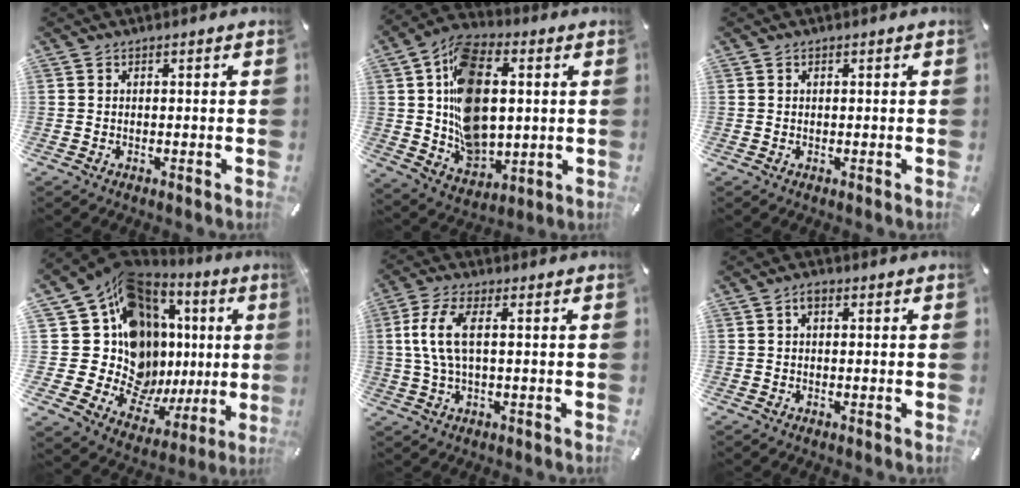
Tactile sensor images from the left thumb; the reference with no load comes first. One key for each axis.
{"total": 18.2, "fx": 3.0, "fy": 12.8, "fz": 12.6, "tx": -0.231, "ty": -0.004, "tz": 0.059}
{"total": 0.5, "fx": 0.2, "fy": 0.3, "fz": 0.3, "tx": -0.007, "ty": 0.001, "tz": 0.003}
{"total": 21.7, "fx": 4.0, "fy": 15.8, "fz": 14.3, "tx": -0.221, "ty": -0.100, "tz": 0.109}
{"total": 8.7, "fx": 1.2, "fy": 3.3, "fz": 8.0, "tx": -0.176, "ty": -0.006, "tz": 0.017}
{"total": 1.8, "fx": 0.4, "fy": 0.9, "fz": 1.5, "tx": -0.030, "ty": 0.007, "tz": 0.006}